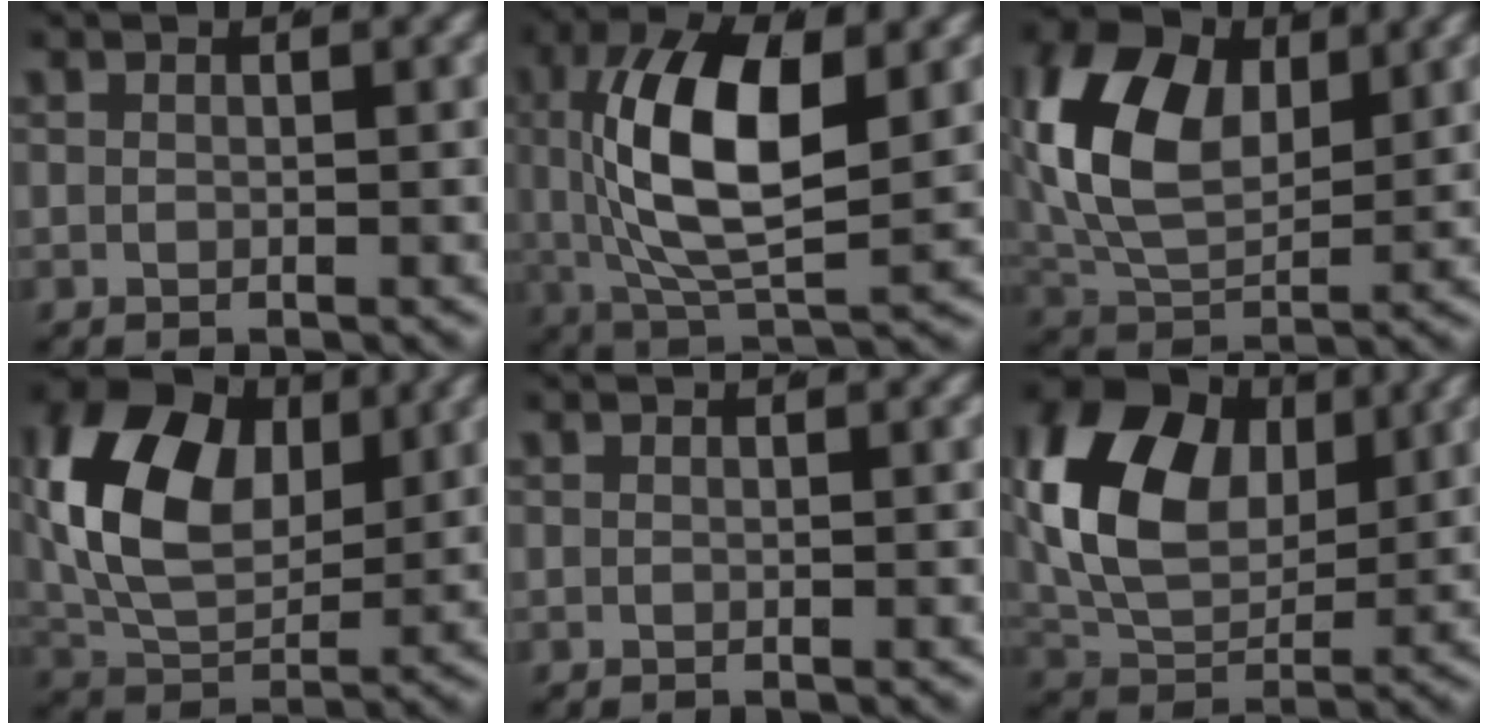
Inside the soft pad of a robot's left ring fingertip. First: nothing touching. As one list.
[{"total": 9.0, "force": [1.2, 3.6, 8.1], "torque": [-0.159, -0.009, 0.032]}, {"total": 9.6, "force": [2.5, 6.3, 6.7], "torque": [-0.145, -0.012, 0.048]}, {"total": 11.4, "force": [3.0, 7.7, 7.9], "torque": [-0.162, -0.011, 0.059]}, {"total": 0.0}, {"total": 12.4, "force": [3.2, 8.7, 8.2], "torque": [-0.169, -0.015, 0.064]}]